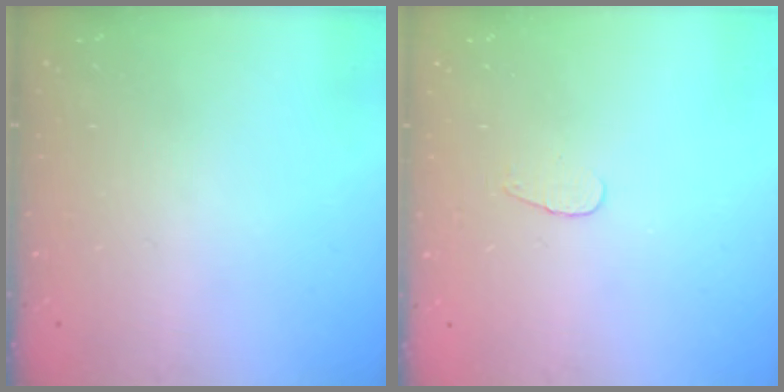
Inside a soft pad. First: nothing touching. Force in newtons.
{"total": 3.1, "press": 3.1, "slide": 0.4}